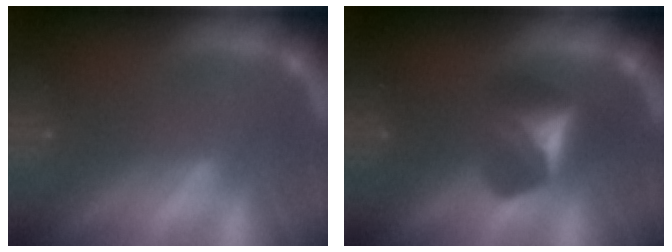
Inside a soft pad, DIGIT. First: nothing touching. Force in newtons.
{"total": 3.9}